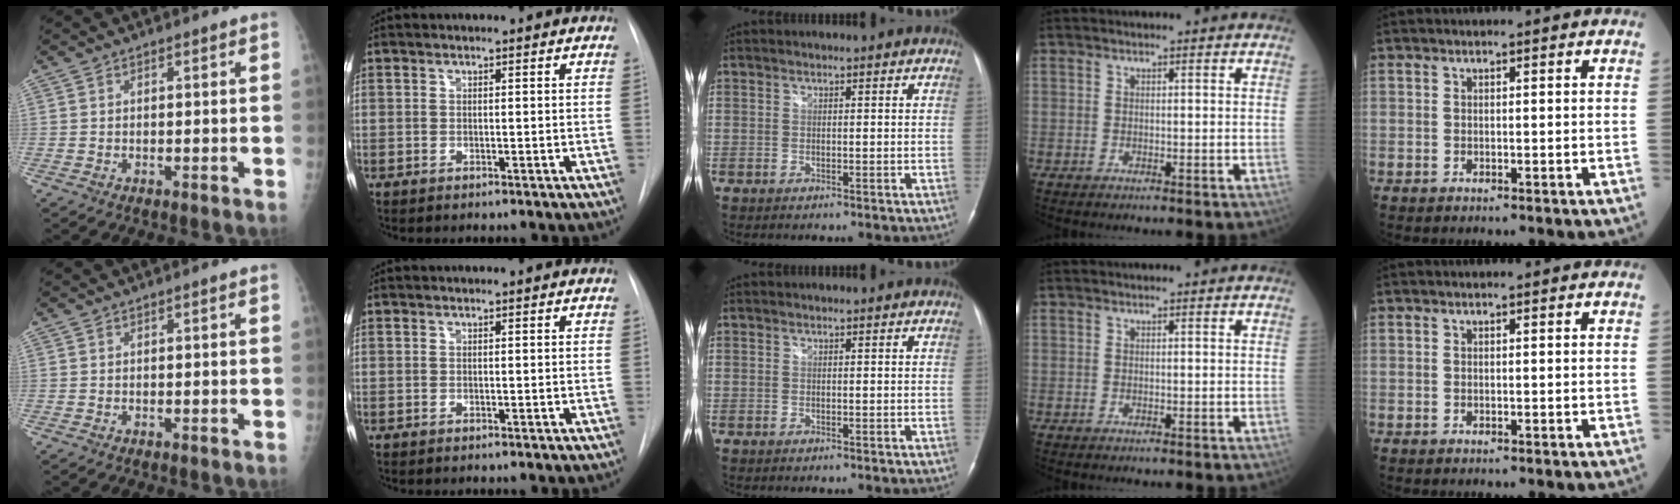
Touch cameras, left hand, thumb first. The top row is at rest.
{}